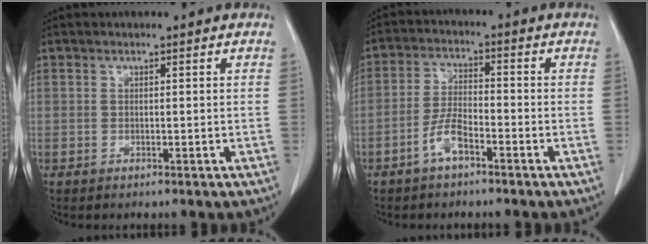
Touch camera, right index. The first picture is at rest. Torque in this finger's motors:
{"motor_torque": [0.51, -0.45, 0.13, 0.09]}